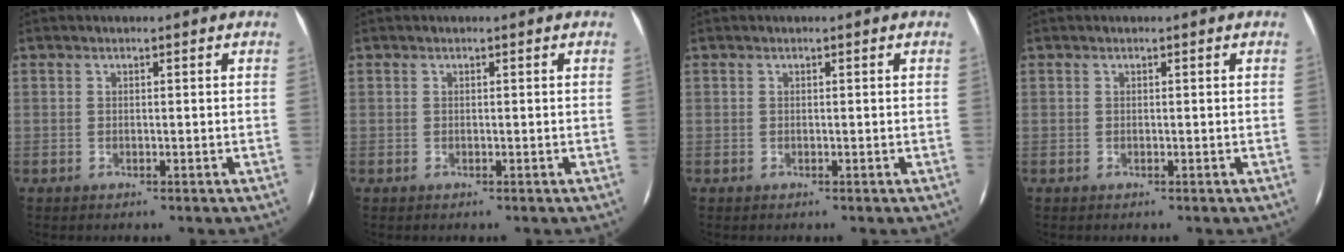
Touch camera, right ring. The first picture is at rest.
{"total": 0.0}
{"total": 0.0}
{"total": 0.0}